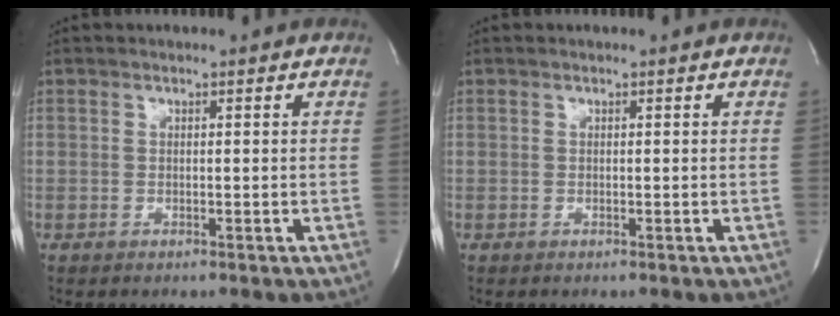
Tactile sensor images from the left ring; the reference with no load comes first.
{"total": 0.0}